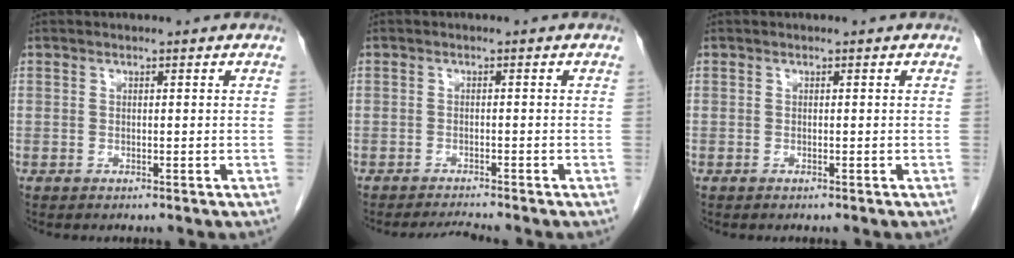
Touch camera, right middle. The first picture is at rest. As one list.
[{"total": 2.2, "force": [-2.0, -0.9, 0.1], "torque": [-0.011, -0.016, -0.033]}, {"total": 0.0}]